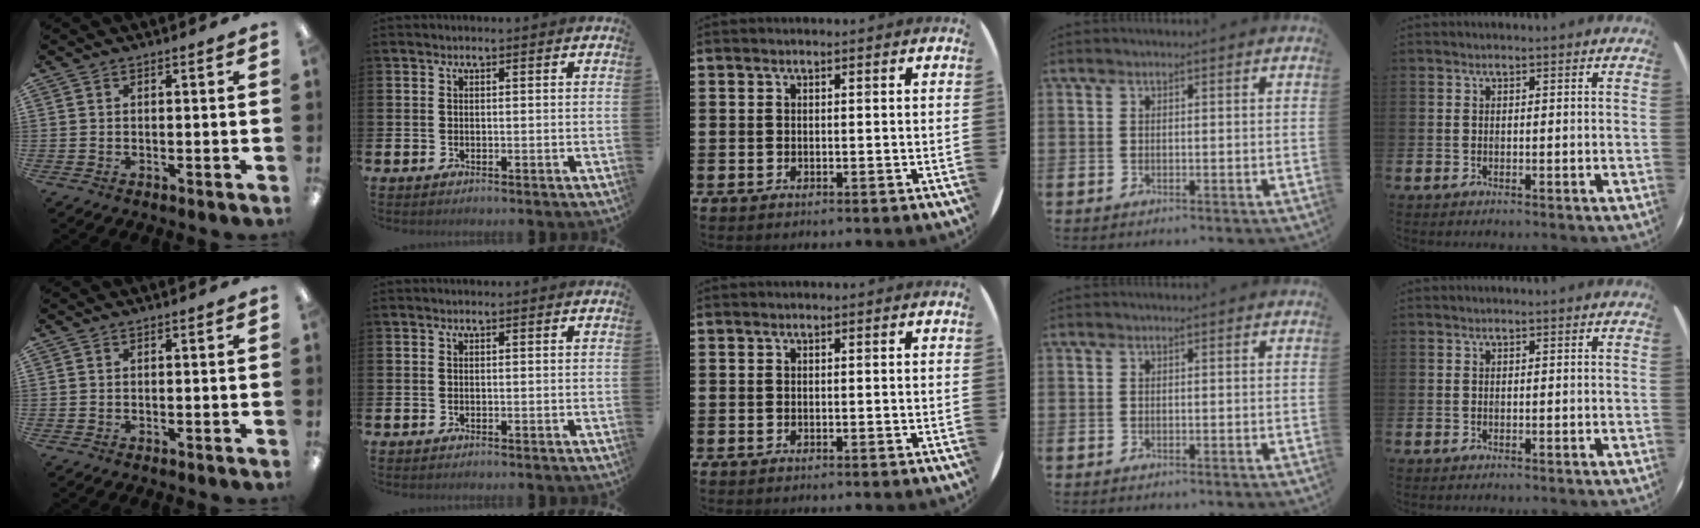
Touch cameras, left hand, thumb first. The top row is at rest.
{}